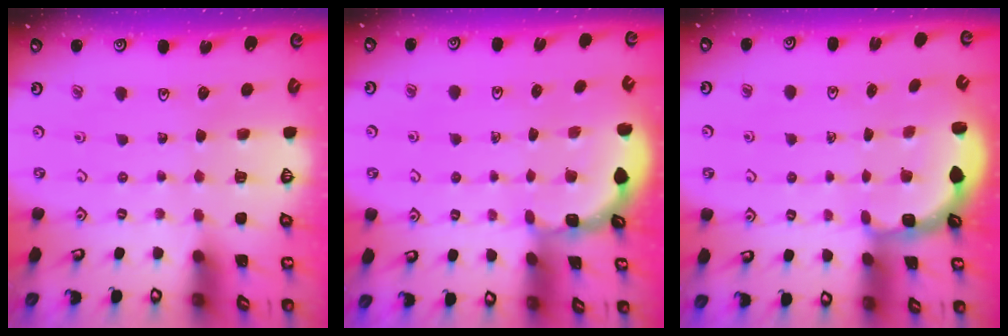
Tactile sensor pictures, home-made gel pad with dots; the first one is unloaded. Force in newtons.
{"total": 2.1, "press": 2.1, "slide": 0.1}
{"total": 2.9, "press": 2.3, "slide": 1.7}